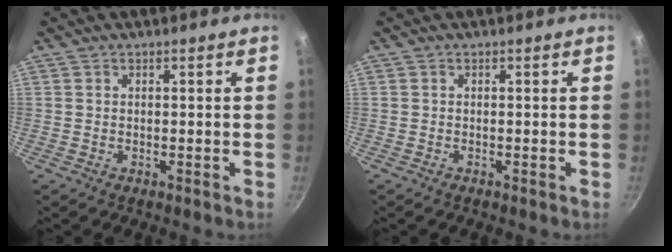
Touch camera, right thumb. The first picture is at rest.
{"total": 0.0}